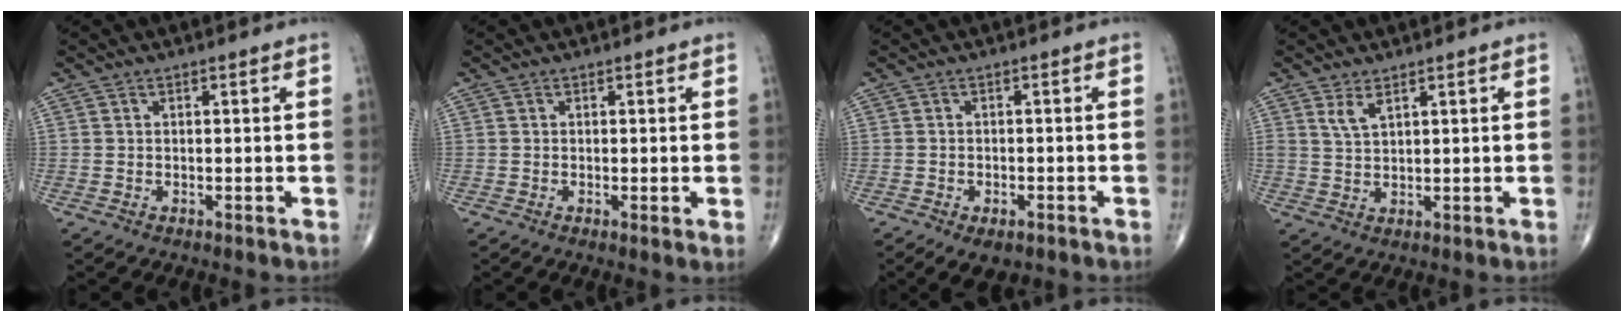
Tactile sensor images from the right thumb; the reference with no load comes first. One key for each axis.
{"total": 1.2, "fx": 0.0, "fy": 0.1, "fz": 1.2, "tx": -0.024, "ty": -0.005, "tz": -0.002}
{"total": 5.2, "fx": -3.0, "fy": 2.8, "fz": 3.1, "tx": -0.047, "ty": 0.008, "tz": -0.042}
{"total": 2.9, "fx": 1.9, "fy": 1.1, "fz": 2.0, "tx": -0.038, "ty": -0.010, "tz": 0.043}